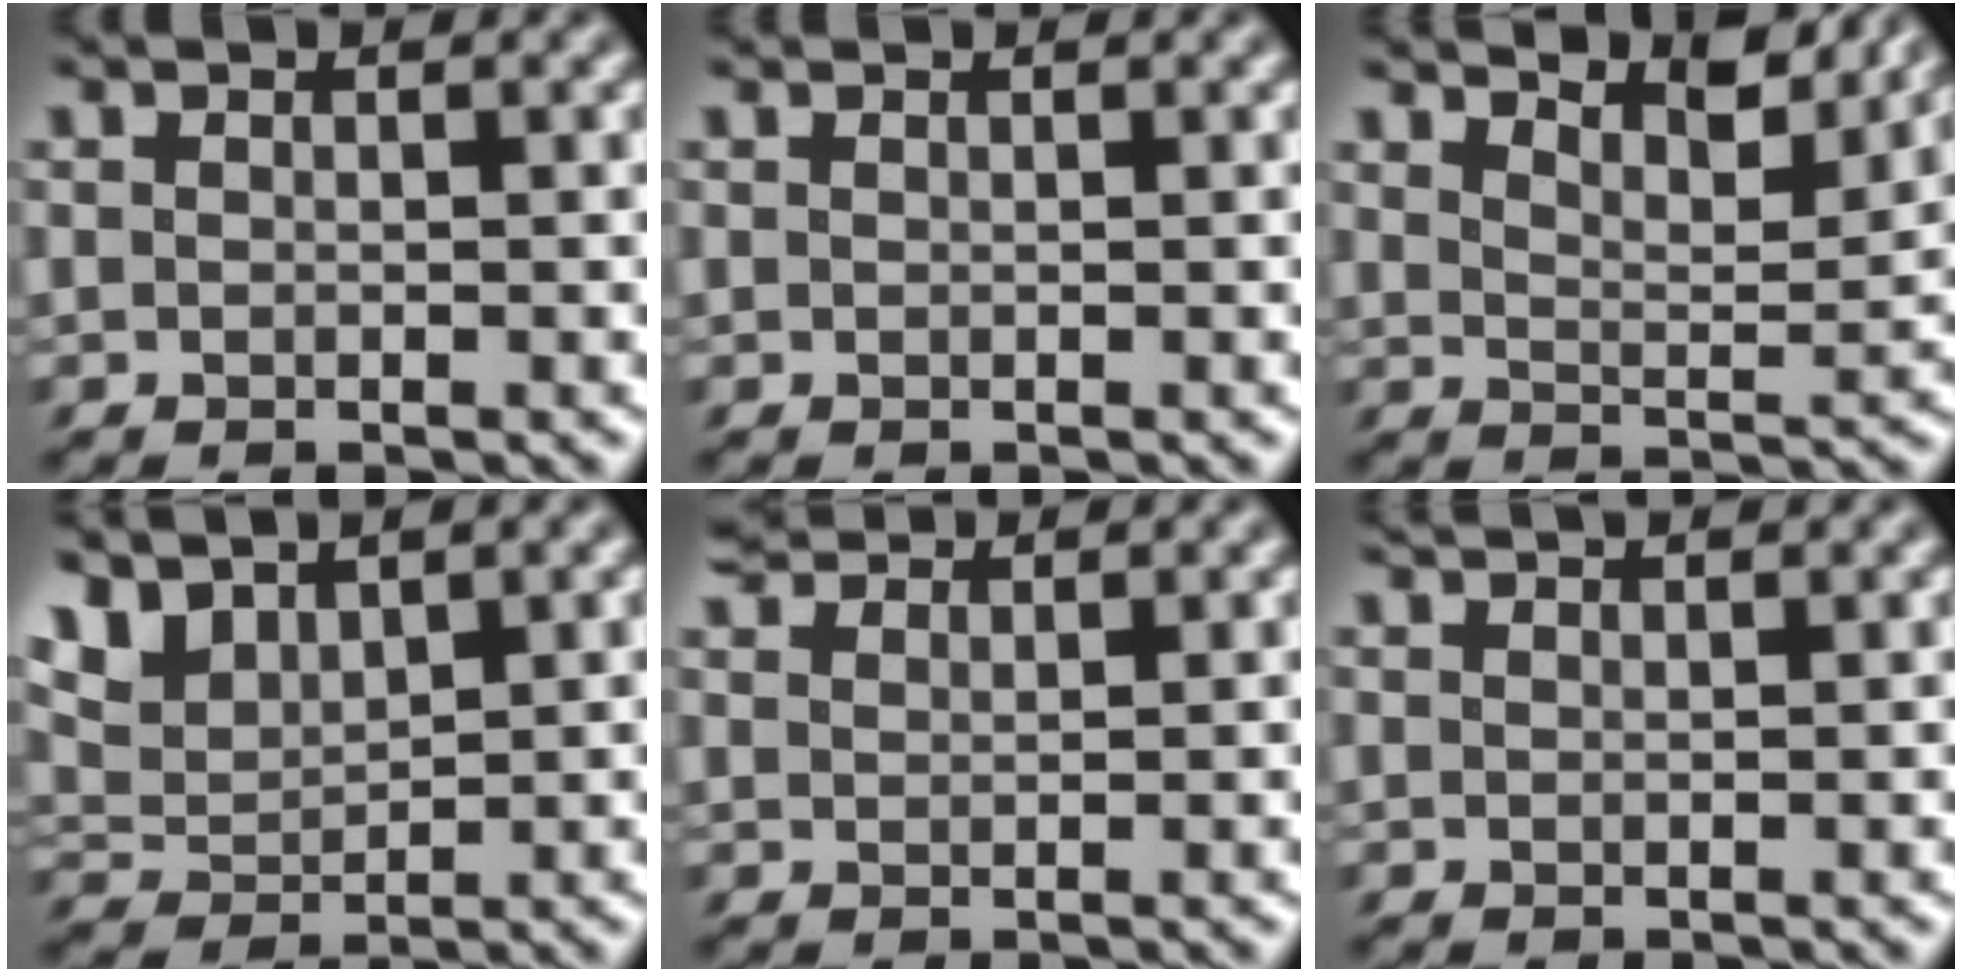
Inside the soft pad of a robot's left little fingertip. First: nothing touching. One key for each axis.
{"total": 0.6, "fx": 0.3, "fy": 0.5, "fz": -0.1, "tx": -0.004, "ty": 0.002, "tz": 0.008}
{"total": 6.6, "fx": 6.0, "fy": 0.8, "fz": 2.6, "tx": -0.054, "ty": 0.004, "tz": 0.067}
{"total": 3.4, "fx": 2.4, "fy": 1.0, "fz": 2.2, "tx": -0.053, "ty": 0.006, "tz": 0.038}
{"total": 3.3, "fx": 2.8, "fy": 1.4, "fz": 1.1, "tx": -0.054, "ty": 0.015, "tz": 0.055}
{"total": 1.8, "fx": 1.8, "fy": -0.1, "fz": 0.4, "tx": -0.016, "ty": 0.013, "tz": 0.035}